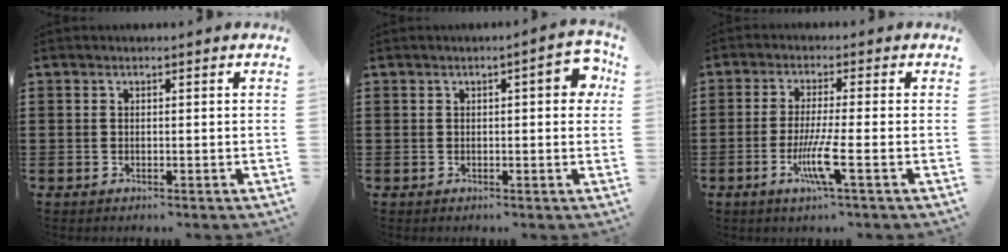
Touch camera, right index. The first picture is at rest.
{"total": 4.3, "force": [0.8, 1.1, 4.1], "torque": [-0.054, -0.001, 0.005]}
{"total": 6.2, "force": [-2.1, 0.0, 5.9], "torque": [-0.118, -0.021, -0.042]}